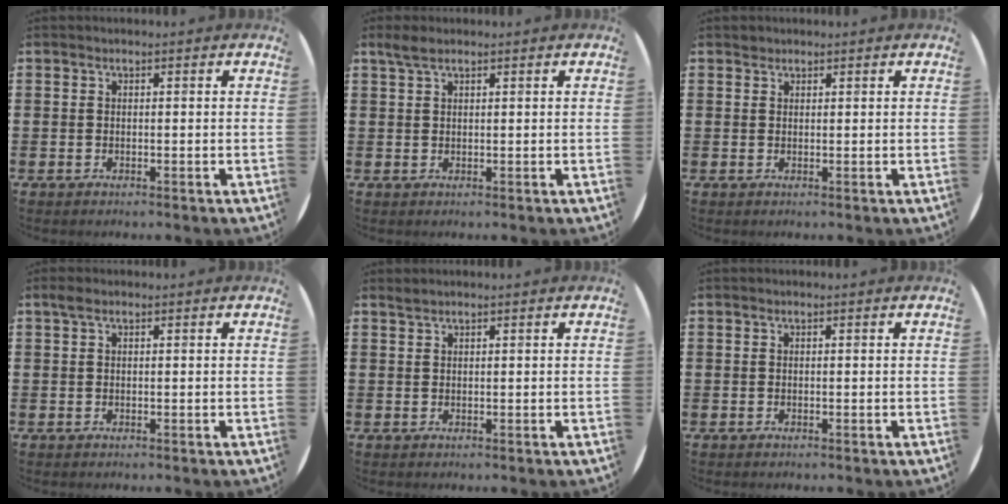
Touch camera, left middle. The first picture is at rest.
{"total": 1.9, "force": [1.4, 0.5, 1.1], "torque": [-0.024, 0.004, 0.026]}
{"total": 0.7, "force": [0.6, 0.3, 0.0], "torque": [0.008, -0.001, 0.011]}
{"total": 0.9, "force": [0.5, 0.4, 0.6], "torque": [-0.013, 0.005, 0.008]}
{"total": 0.7, "force": [0.6, -0.1, 0.1], "torque": [-0.003, -0.002, 0.013]}
{"total": 0.0}